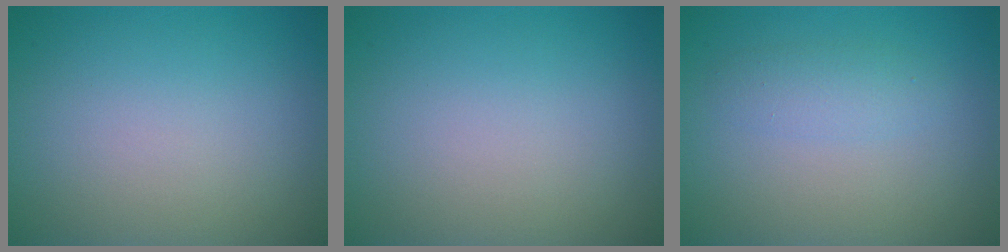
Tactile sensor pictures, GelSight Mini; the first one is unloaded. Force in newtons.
{"total": 0.0}
{"total": 1.6, "press": 1.6, "slide": 0.0}